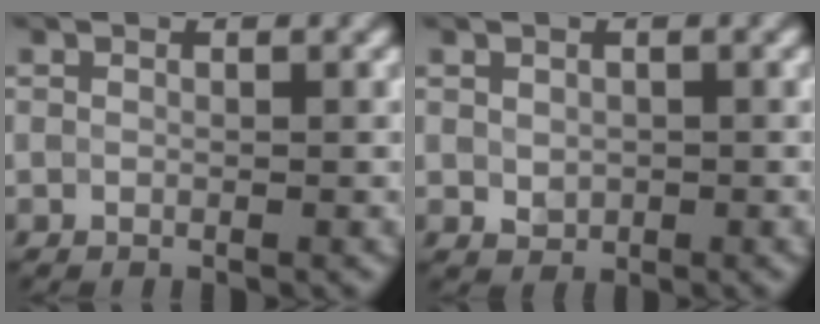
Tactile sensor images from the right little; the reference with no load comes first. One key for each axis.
{"total": 1.6, "fx": -0.3, "fy": 1.5, "fz": 0.4, "tx": -0.011, "ty": 0.000, "tz": 0.001}